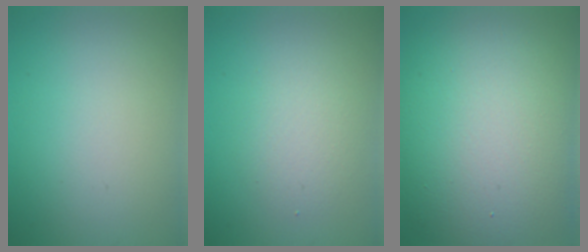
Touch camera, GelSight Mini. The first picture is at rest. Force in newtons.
{"total": 2.4, "press": 2.4, "slide": 0.1}
{"total": 14.8, "press": 14.8, "slide": 1.1}